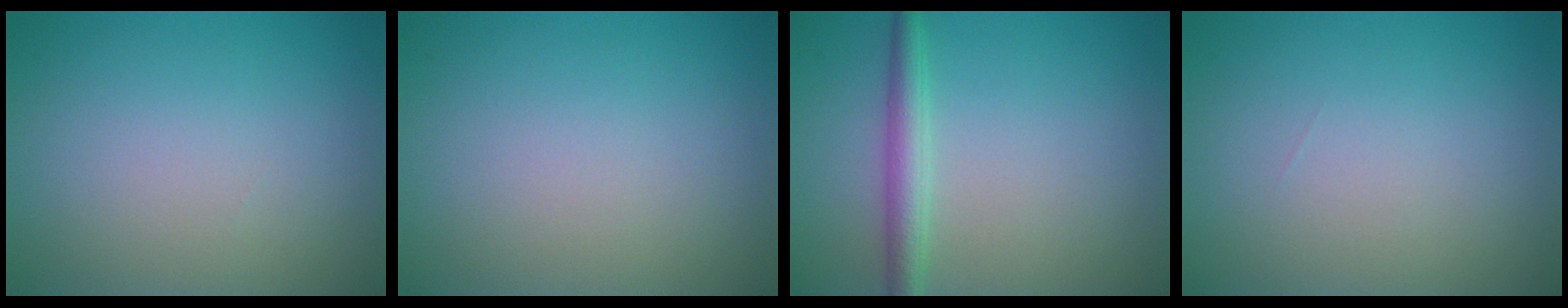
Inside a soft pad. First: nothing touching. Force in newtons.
{"total": 0.0}
{"total": 2.7, "press": 2.7, "slide": 0.0}
{"total": 0.0}